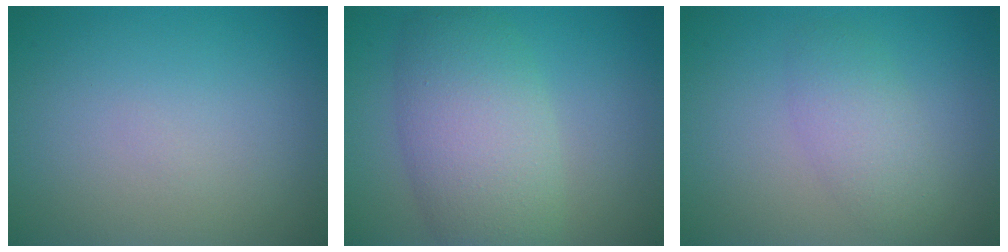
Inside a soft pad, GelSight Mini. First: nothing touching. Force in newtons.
{"total": 7.0, "press": 7.0, "slide": 0.3}
{"total": 2.7, "press": 2.7, "slide": 0.3}